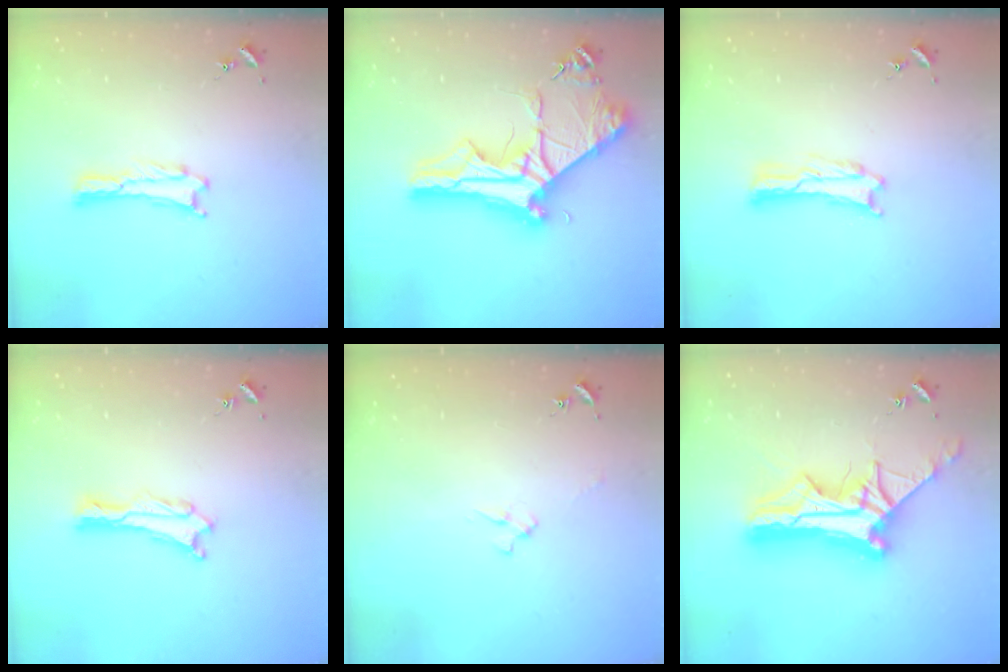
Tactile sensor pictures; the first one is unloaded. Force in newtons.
{"total": 10.7, "press": 10.6, "slide": 1.2}
{"total": 0.8, "press": 0.8, "slide": 0.2}
{"total": 0.9, "press": 0.9, "slide": 0.2}
{"total": 2.4, "press": 2.4, "slide": 0.3}
{"total": 14.8, "press": 14.7, "slide": 1.4}